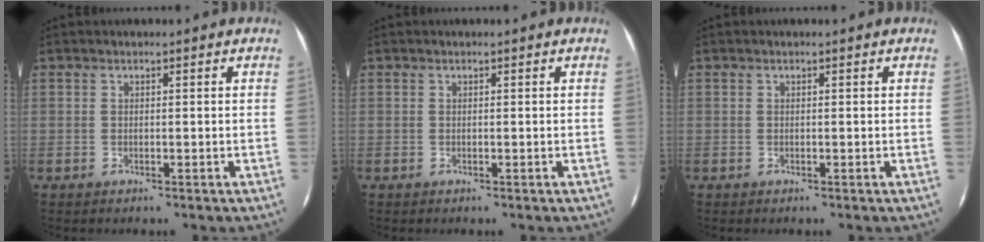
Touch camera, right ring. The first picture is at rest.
{"total": 0.0}
{"total": 0.0}